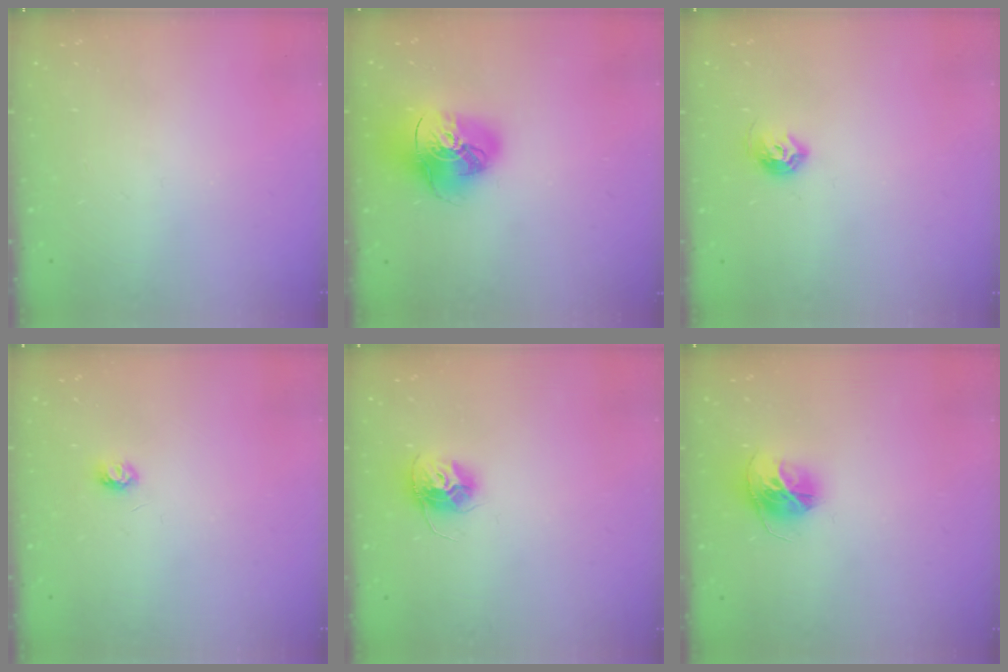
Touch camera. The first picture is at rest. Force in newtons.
{"total": 16.2, "press": 16.1, "slide": 1.7}
{"total": 7.6, "press": 7.5, "slide": 1.1}
{"total": 3.4, "press": 3.4, "slide": 0.3}
{"total": 11.4, "press": 11.4, "slide": 0.9}
{"total": 12.0, "press": 12.0, "slide": 1.2}